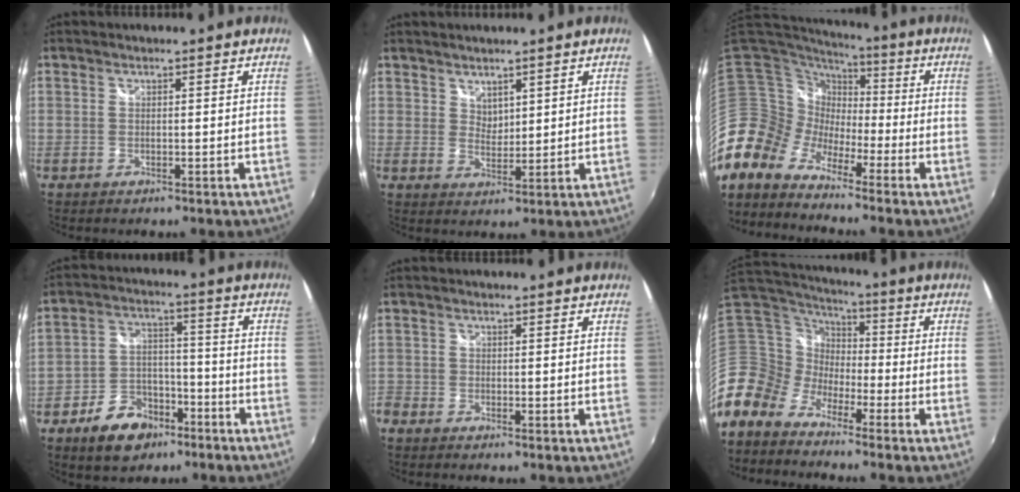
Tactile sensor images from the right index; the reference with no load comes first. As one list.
[{"total": 2.8, "force": [2.1, 1.6, 0.7], "torque": [-0.005, 0.002, 0.040]}, {"total": 7.6, "force": [-5.0, 5.4, 2.1], "torque": [-0.035, 0.027, -0.126]}, {"total": 10.9, "force": [-7.0, 6.7, 5.0], "torque": [-0.109, 0.022, -0.109]}, {"total": 3.6, "force": [-2.5, 2.5, 0.7], "torque": [-0.028, -0.004, -0.054]}, {"total": 8.2, "force": [-5.4, 5.9, 1.7], "torque": [-0.039, 0.034, -0.141]}]